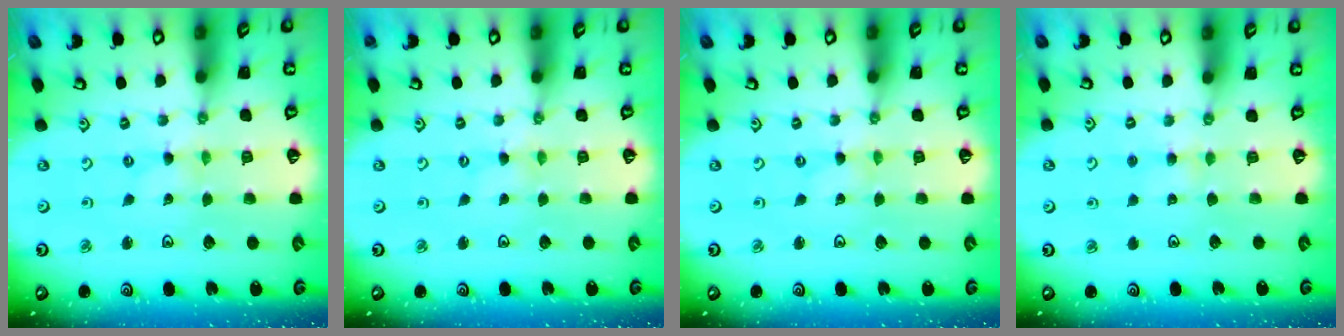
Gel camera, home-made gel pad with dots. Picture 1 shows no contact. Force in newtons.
{"total": 0.0}
{"total": 0.0}
{"total": 2.9, "press": 2.9, "slide": 0.4}